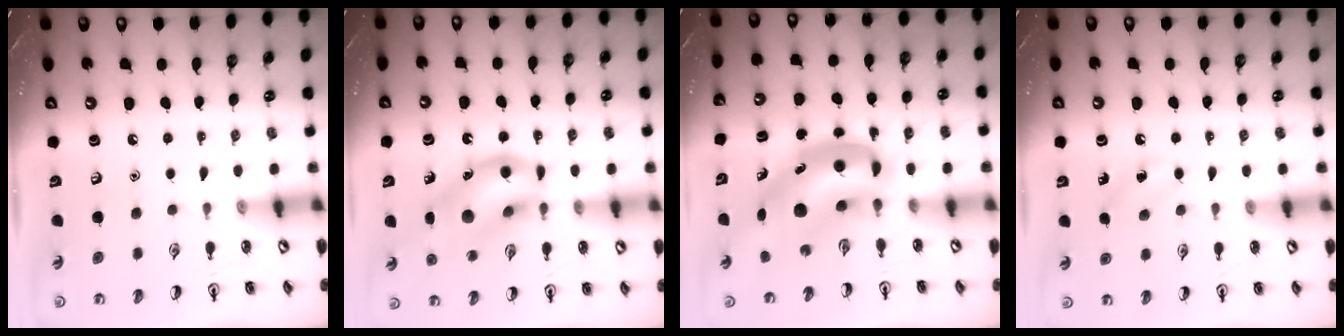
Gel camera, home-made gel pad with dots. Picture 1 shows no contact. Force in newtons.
{"total": 15.1, "press": 14.7, "slide": 3.5}
{"total": 10.3, "press": 9.9, "slide": 2.9}
{"total": 5.0, "press": 4.7, "slide": 1.5}